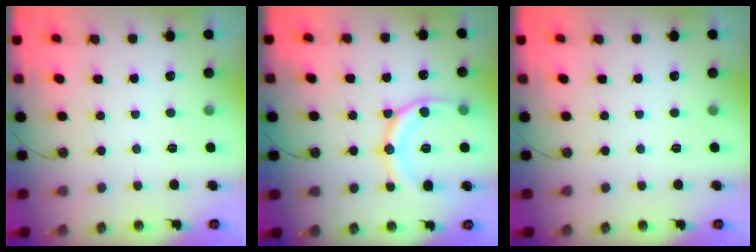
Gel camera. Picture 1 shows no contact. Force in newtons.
{"total": 16.3, "press": 16.2, "slide": 1.8}
{"total": 0.0}